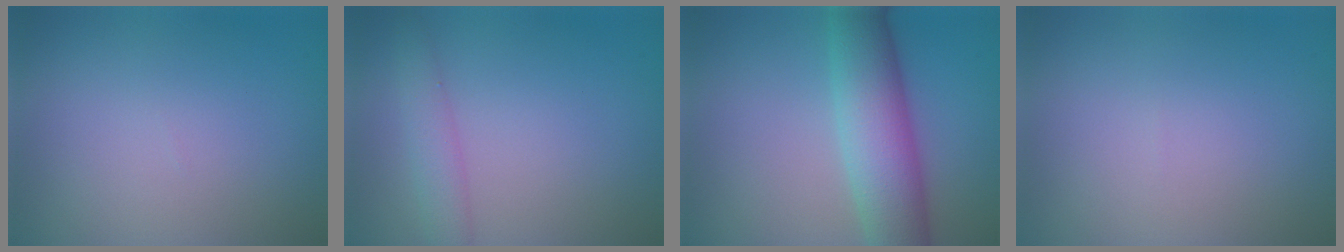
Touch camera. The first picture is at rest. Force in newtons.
{"total": 2.5, "press": 2.5, "slide": 0.1}
{"total": 8.3, "press": 8.3, "slide": 0.2}
{"total": 0.0}